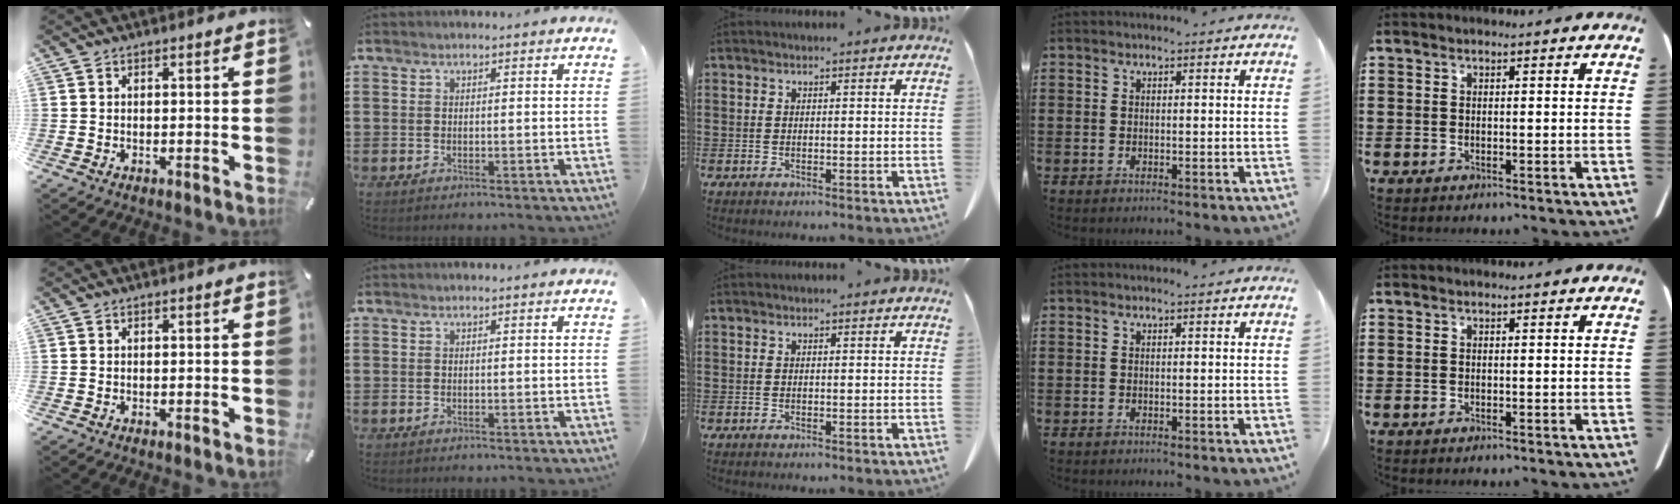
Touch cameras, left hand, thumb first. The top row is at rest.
{}